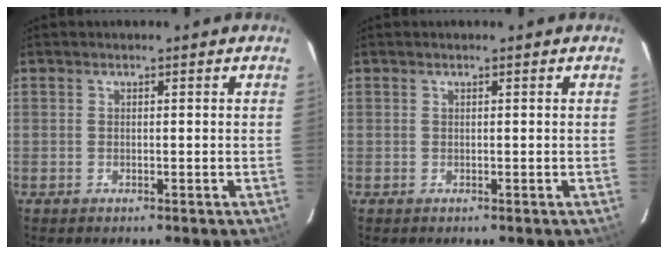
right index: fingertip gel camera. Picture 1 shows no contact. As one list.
[{"total": 0.0}]